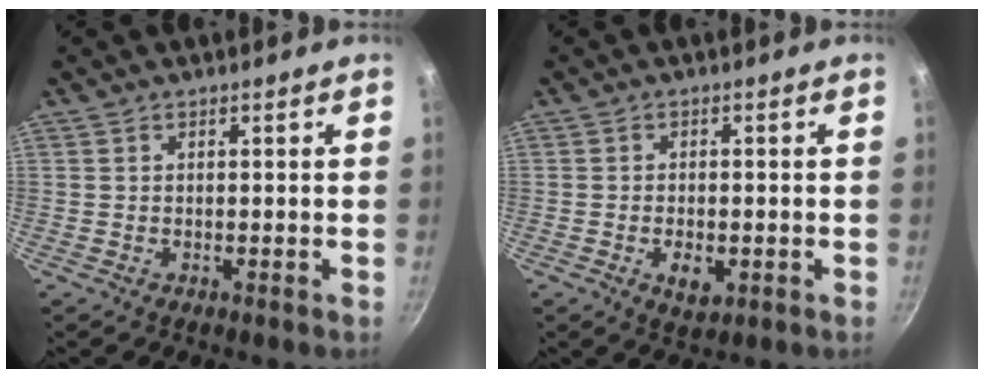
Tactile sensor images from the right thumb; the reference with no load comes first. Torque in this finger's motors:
{"motor_torque": [-0.29, 0.29, 0.08, 0.30, 0.00]}